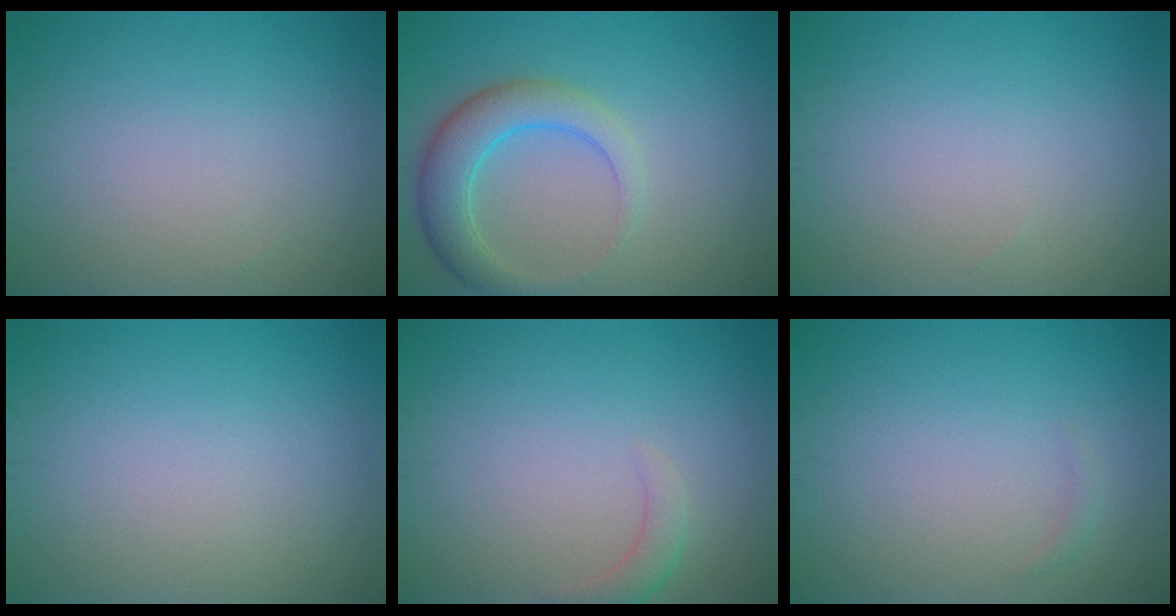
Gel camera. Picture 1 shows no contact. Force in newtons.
{"total": 4.5, "press": 4.5, "slide": 0.1}
{"total": 0.0}
{"total": 0.0}
{"total": 1.6, "press": 1.6, "slide": 0.3}
{"total": 0.5, "press": 0.5, "slide": 0.0}